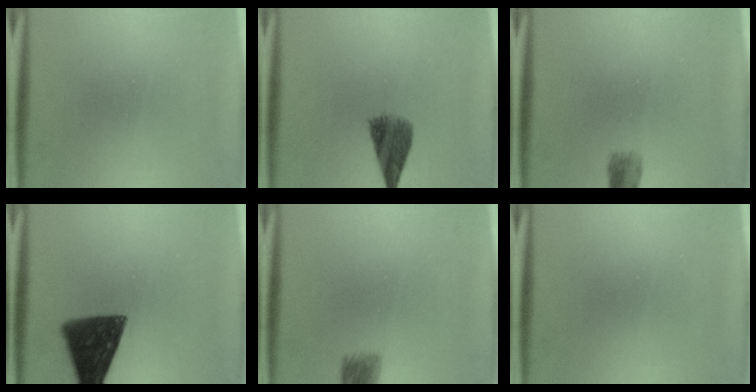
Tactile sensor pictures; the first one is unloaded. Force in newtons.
{"total": 7.2}
{"total": 1.3}
{"total": 12.4}
{"total": 3.0}
{"total": 0.0}